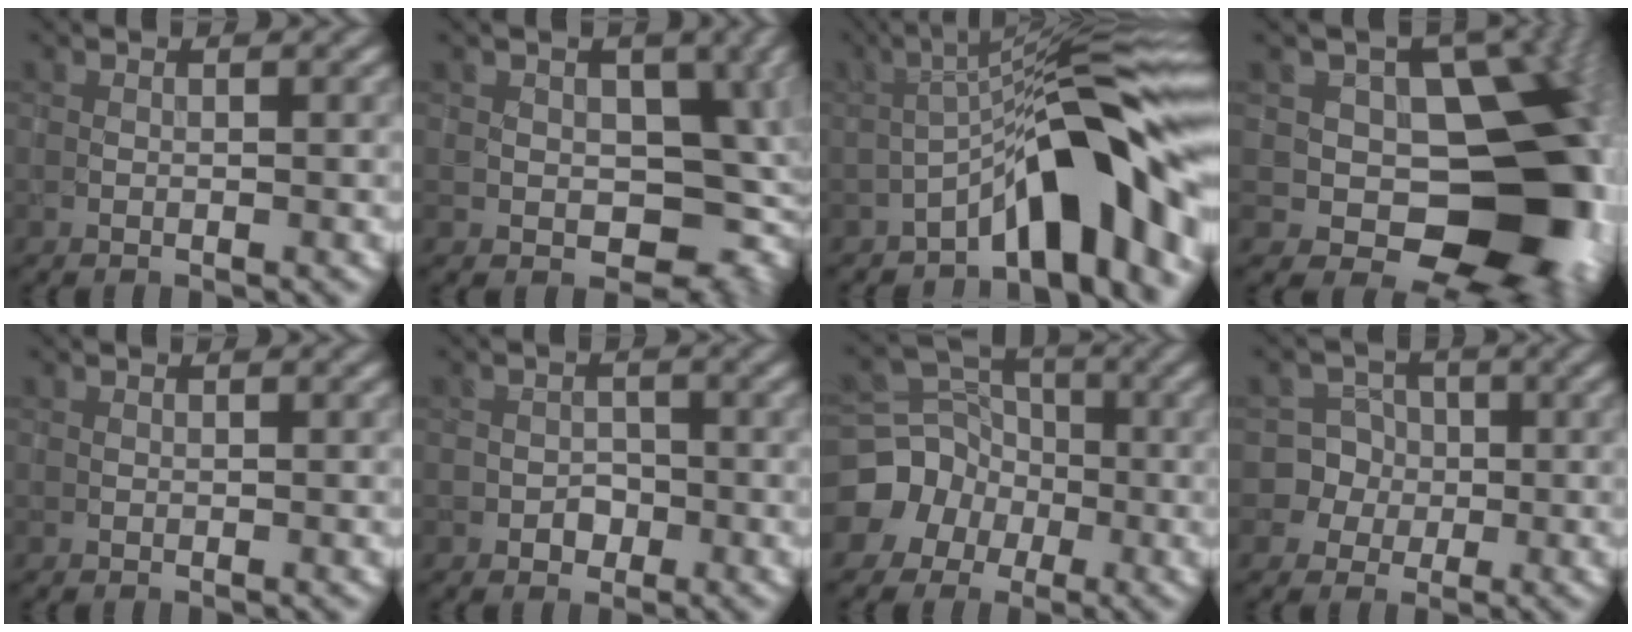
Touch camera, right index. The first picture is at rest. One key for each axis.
{"total": 8.3, "fx": -1.0, "fy": 6.1, "fz": 5.6, "tx": -0.035, "ty": -0.005, "tz": -0.013}
{"total": 11.4, "fx": -5.2, "fy": 2.4, "fz": 9.9, "tx": -0.127, "ty": 0.031, "tz": -0.090}
{"total": 15.6, "fx": -1.7, "fy": 10.7, "fz": 11.2, "tx": -0.096, "ty": 0.018, "tz": -0.026}
{"total": 0.0}
{"total": 1.6, "fx": -0.8, "fy": 1.3, "fz": 0.7, "tx": -0.006, "ty": 0.003, "tz": -0.016}
{"total": 7.4, "fx": -2.8, "fy": 6.7, "fz": 1.6, "tx": -0.013, "ty": -0.004, "tz": -0.072}
{"total": 6.2, "fx": -1.1, "fy": 6.0, "fz": 0.5, "tx": 0.006, "ty": 0.014, "tz": -0.032}